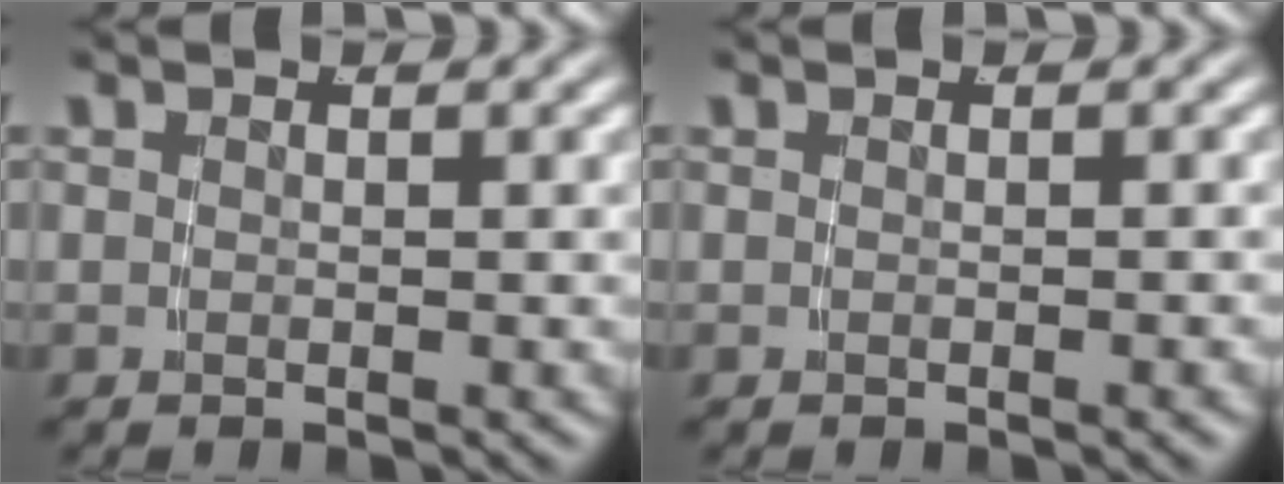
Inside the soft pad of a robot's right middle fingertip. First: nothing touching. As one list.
[{"total": 0.0}]